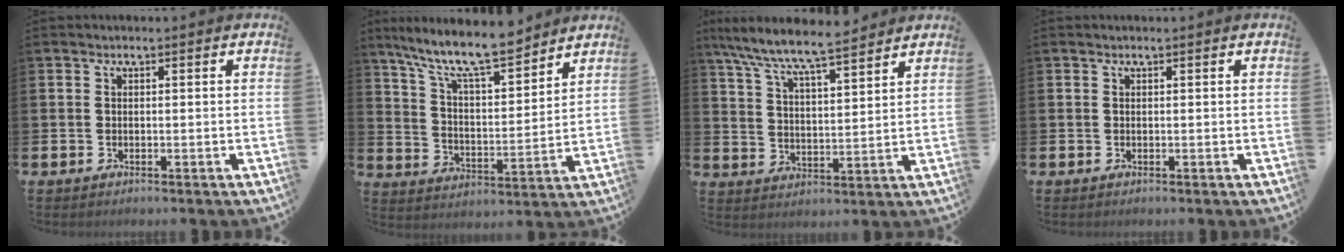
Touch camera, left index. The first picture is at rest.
{"total": 11.0, "force": [9.7, 1.9, 4.7], "torque": [-0.115, -0.060, 0.168]}
{"total": 8.2, "force": [7.6, 0.7, 2.9], "torque": [-0.090, -0.046, 0.134]}
{"total": 0.0}